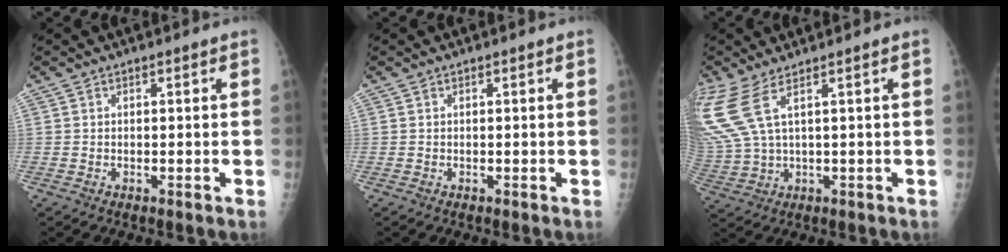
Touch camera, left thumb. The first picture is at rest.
{"total": 0.0}
{"total": 9.5, "force": [4.6, 2.4, 8.0], "torque": [-0.229, -0.009, 0.108]}